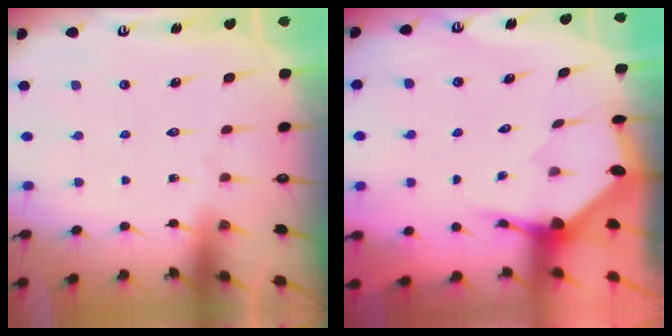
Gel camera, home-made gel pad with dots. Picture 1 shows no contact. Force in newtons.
{"total": 3.4, "press": 3.4, "slide": 0.4}